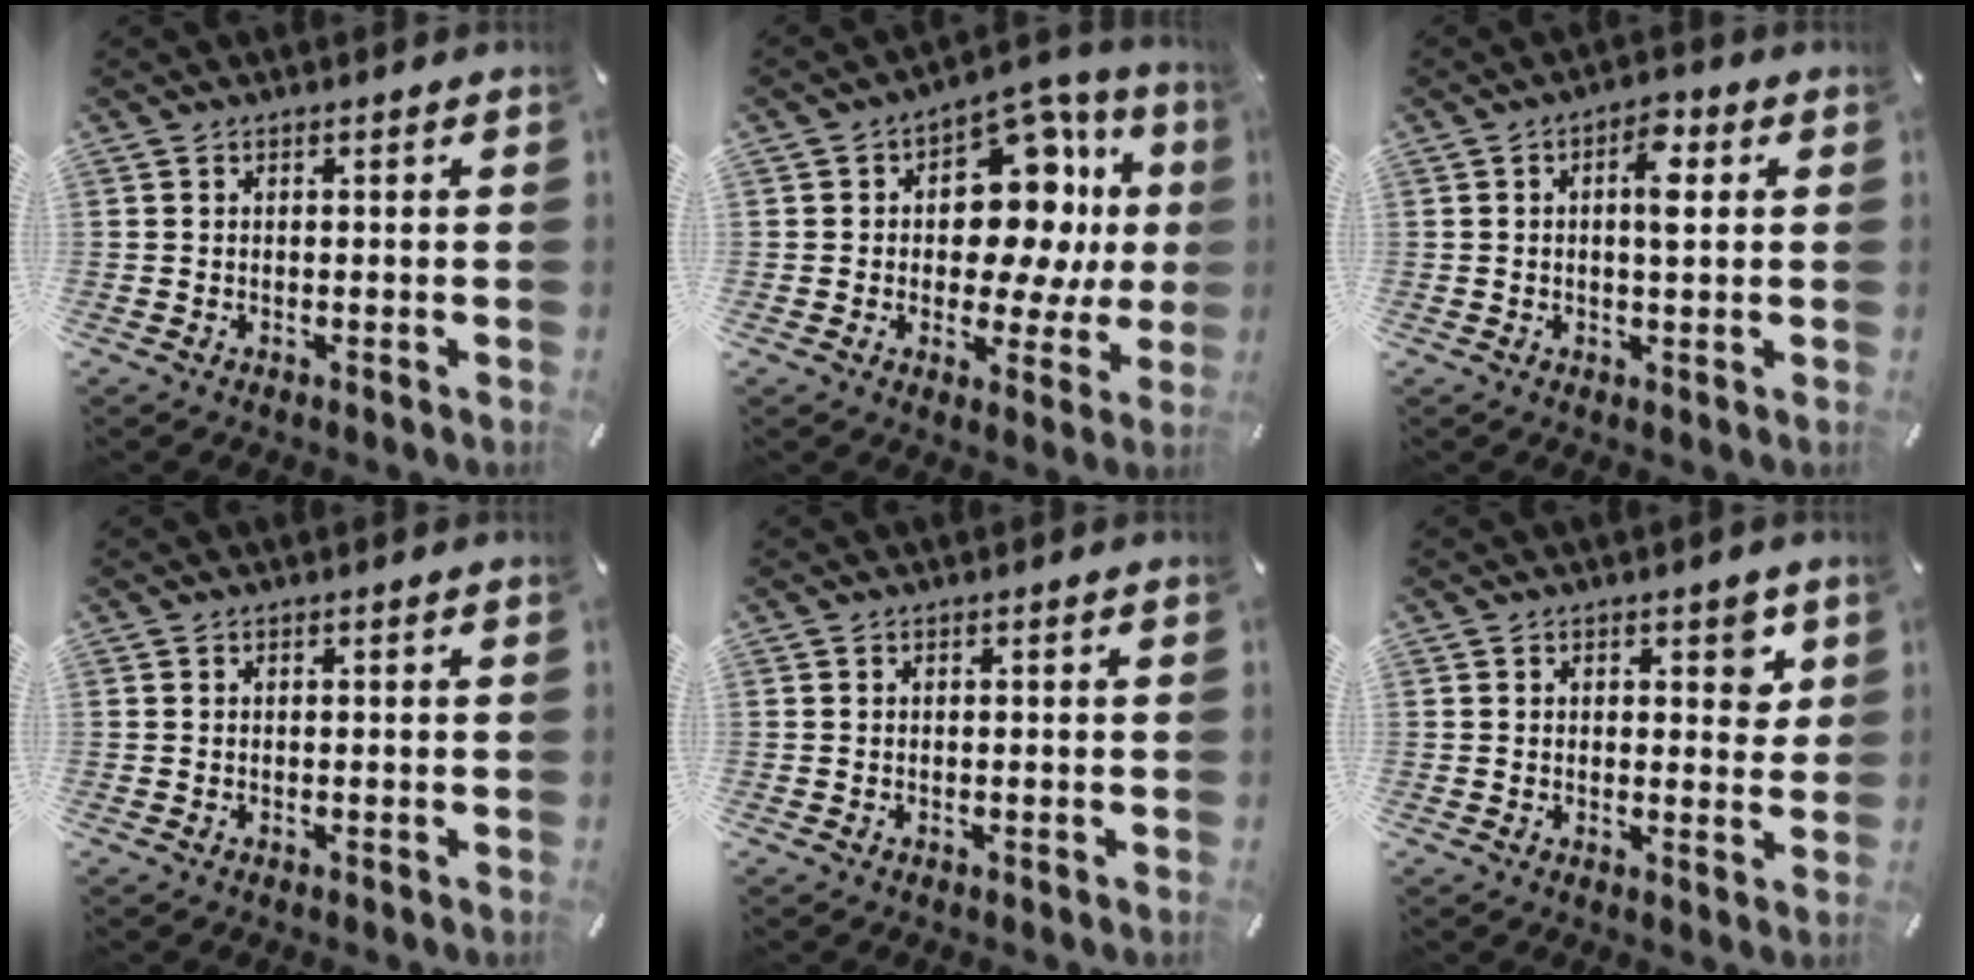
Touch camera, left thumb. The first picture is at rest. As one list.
[{"total": 15.8, "force": [3.4, 10.4, 11.4], "torque": [-0.150, -0.034, 0.057]}, {"total": 6.3, "force": [1.3, 2.7, 5.5], "torque": [-0.080, -0.001, 0.013]}, {"total": 0.0}, {"total": 0.0}, {"total": 4.5, "force": [2.0, 2.7, 3.0], "torque": [-0.023, -0.006, 0.027]}]